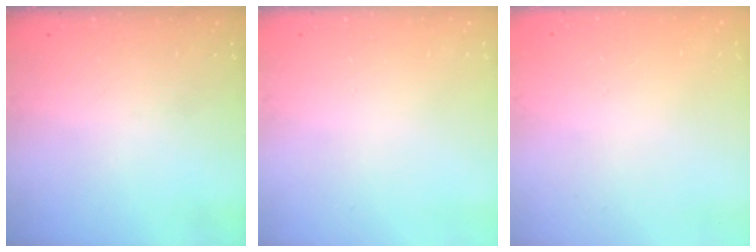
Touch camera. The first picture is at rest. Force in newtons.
{"total": 0.0}
{"total": 0.6, "press": 0.6, "slide": 0.1}